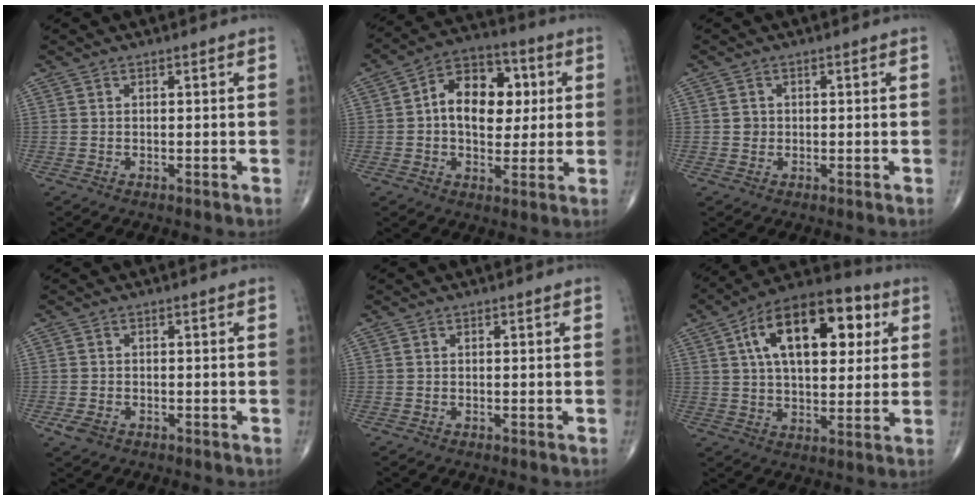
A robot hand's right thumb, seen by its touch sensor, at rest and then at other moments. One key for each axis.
{"total": 14.0, "fx": 1.9, "fy": 9.5, "fz": 10.2, "tx": -0.115, "ty": 0.015, "tz": 0.021}
{"total": 1.3, "fx": 0.0, "fy": 1.2, "fz": 0.4, "tx": -0.002, "ty": 0.003, "tz": 0.001}
{"total": 2.5, "fx": -1.2, "fy": 1.7, "fz": 1.4, "tx": -0.027, "ty": 0.004, "tz": -0.019}
{"total": 0.0}
{"total": 20.8, "fx": 6.5, "fy": 10.9, "fz": 16.5, "tx": -0.233, "ty": 0.009, "tz": 0.093}